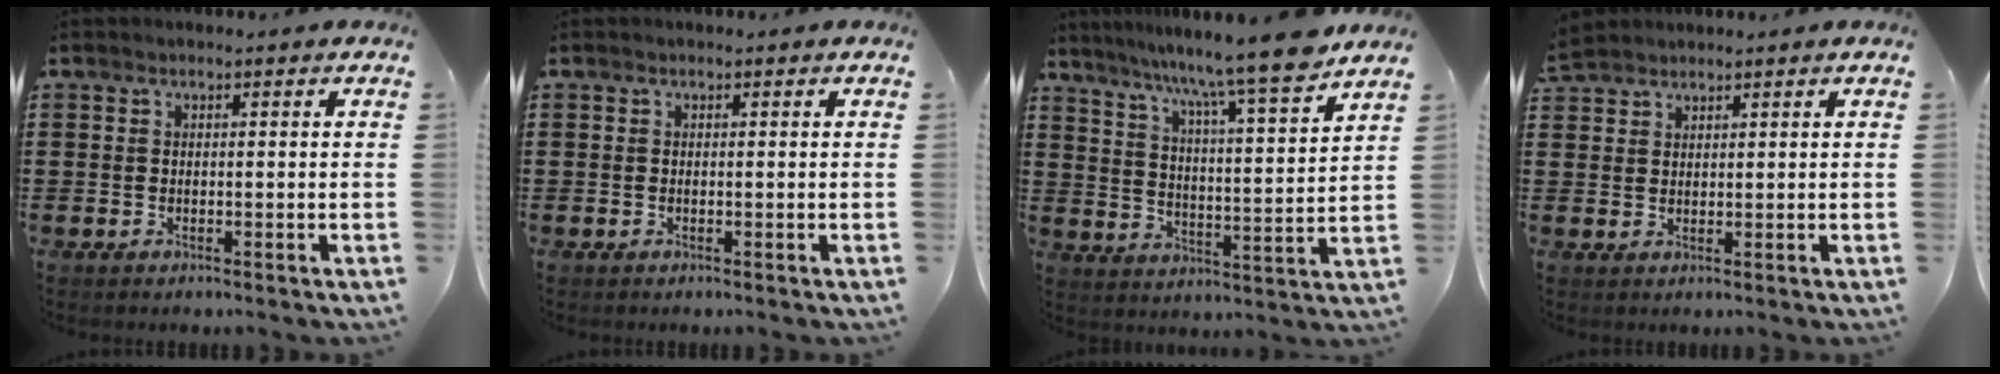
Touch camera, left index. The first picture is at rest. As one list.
[{"total": 0.0}, {"total": 9.9, "force": [8.7, -0.9, 4.8], "torque": [-0.109, -0.061, 0.138]}, {"total": 2.5, "force": [2.4, 0.7, 0.1], "torque": [-0.009, 0.001, 0.049]}]